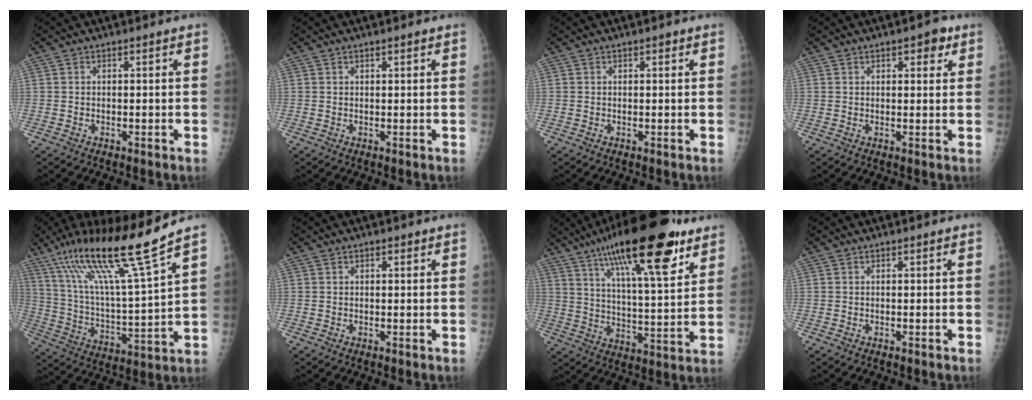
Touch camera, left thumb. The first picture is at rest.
{"total": 1.0, "force": [0.7, 0.3, 0.6], "torque": [-0.009, -0.002, 0.011]}
{"total": 0.8, "force": [0.5, 0.3, 0.5], "torque": [-0.006, 0.000, 0.005]}
{"total": 3.7, "force": [2.0, 1.7, 2.6], "torque": [-0.018, -0.005, 0.022]}
{"total": 20.5, "force": [13.7, 0.6, 15.1], "torque": [-0.253, -0.057, 0.249]}
{"total": 0.9, "force": [0.5, 0.5, 0.6], "torque": [-0.004, -0.001, 0.005]}
{"total": 24.1, "force": [14.3, 6.3, 18.4], "torque": [-0.280, -0.037, 0.227]}
{"total": 0.0}